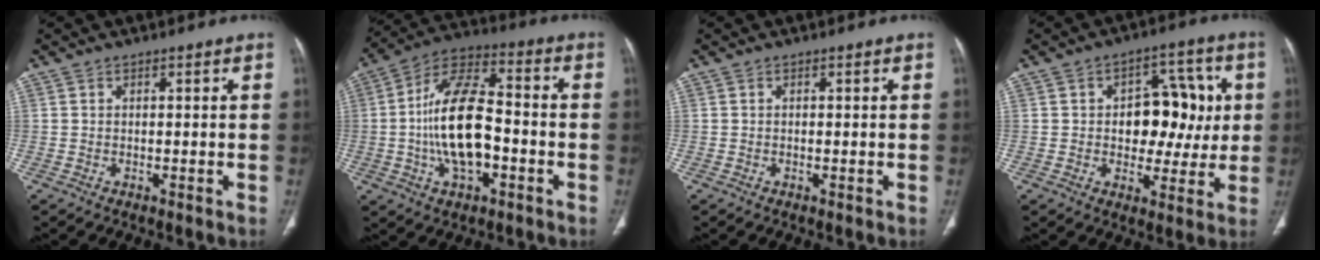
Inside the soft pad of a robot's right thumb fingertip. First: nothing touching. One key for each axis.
{"total": 17.0, "fx": -2.6, "fy": 8.5, "fz": 14.5, "tx": -0.260, "ty": 0.035, "tz": -0.051}
{"total": 0.0}
{"total": 13.0, "fx": 1.0, "fy": 8.6, "fz": 9.6, "tx": -0.071, "ty": 0.020, "tz": 0.018}